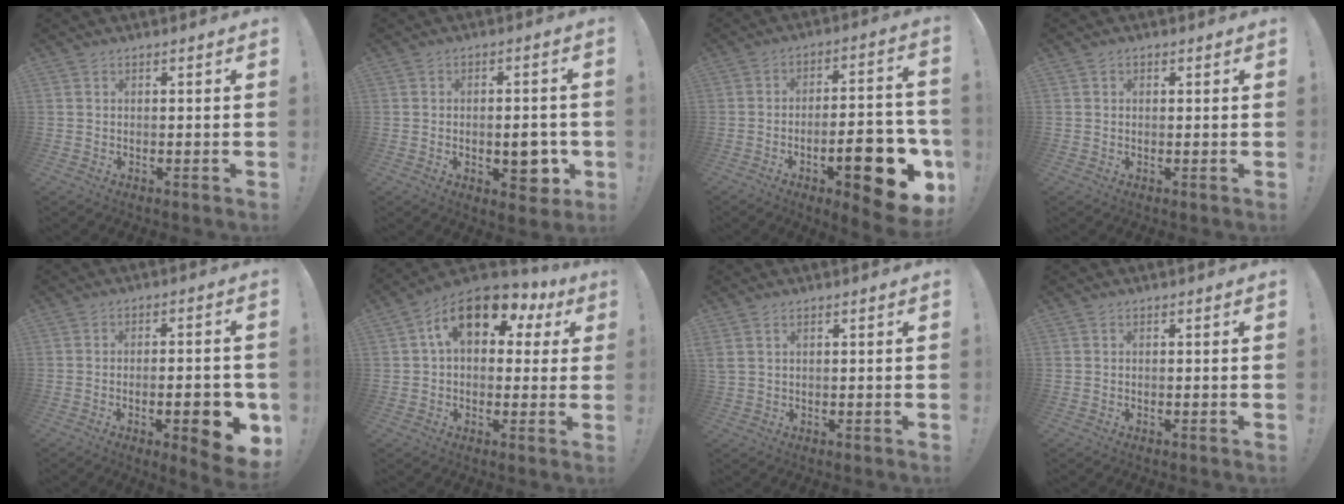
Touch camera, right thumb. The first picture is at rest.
{"total": 7.4, "force": [-1.8, 4.5, 5.7], "torque": [-0.060, 0.007, -0.024]}
{"total": 17.5, "force": [-7.5, 5.5, 14.8], "torque": [-0.186, 0.034, -0.107]}
{"total": 0.9, "force": [0.2, 0.8, 0.4], "torque": [-0.003, 0.002, 0.003]}
{"total": 10.6, "force": [-3.6, 3.3, 9.4], "torque": [-0.109, 0.005, -0.048]}
{"total": 15.8, "force": [6.5, 9.0, 11.2], "torque": [-0.181, -0.014, 0.116]}
{"total": 2.4, "force": [1.2, 1.3, 1.7], "torque": [-0.048, 0.002, 0.022]}
{"total": 0.0}